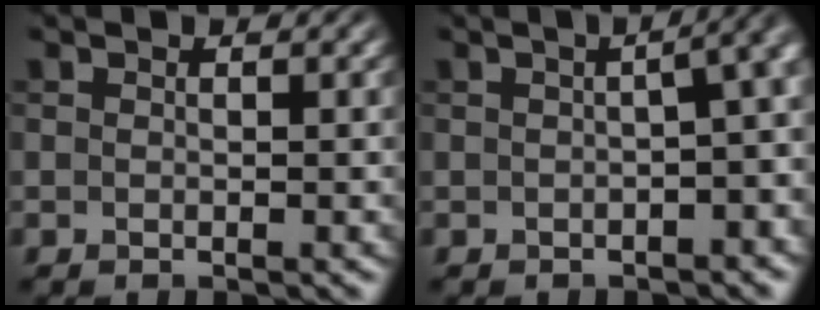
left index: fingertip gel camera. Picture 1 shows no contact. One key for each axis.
{"total": 6.8, "fx": -0.2, "fy": 2.9, "fz": 6.2, "tx": -0.016, "ty": 0.016, "tz": -0.008}